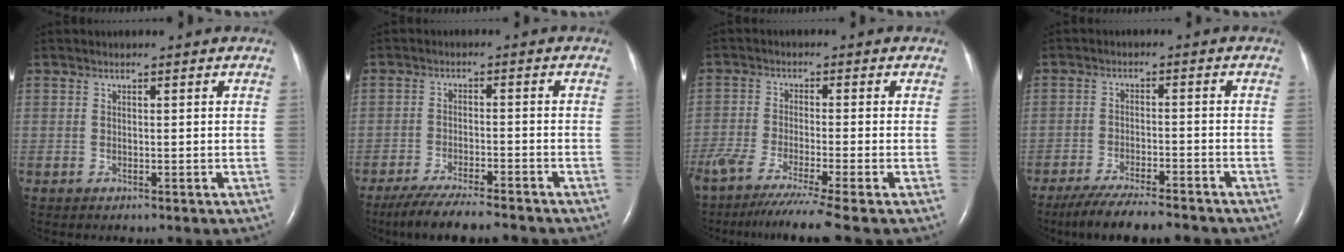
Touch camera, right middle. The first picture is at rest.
{"total": 10.3, "force": [-9.1, 0.9, 4.7], "torque": [-0.075, -0.021, -0.144]}
{"total": 11.6, "force": [-9.1, -1.2, 7.0], "torque": [-0.112, -0.044, -0.148]}
{"total": 11.6, "force": [-10.2, 1.5, 5.2], "torque": [-0.084, -0.014, -0.157]}